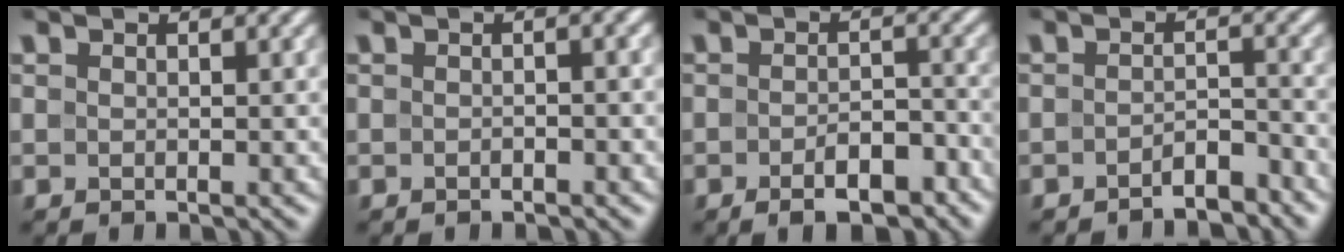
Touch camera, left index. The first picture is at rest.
{"total": 1.5, "force": [-0.5, 0.4, 1.4], "torque": [-0.017, -0.001, -0.011]}
{"total": 4.6, "force": [-2.7, 1.8, 3.3], "torque": [-0.048, 0.002, -0.037]}
{"total": 2.5, "force": [-2.1, 0.6, 1.2], "torque": [-0.019, 0.007, -0.037]}